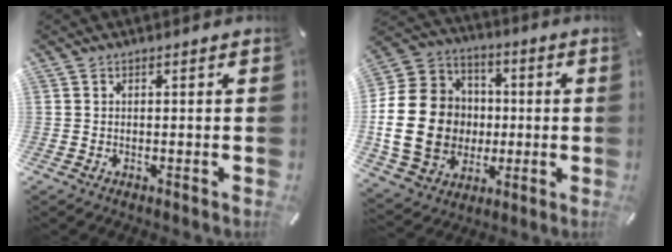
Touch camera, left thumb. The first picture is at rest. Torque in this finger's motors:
{"motor_torque": [1.57, 1.59, 1.68, 0.36, 0.58]}